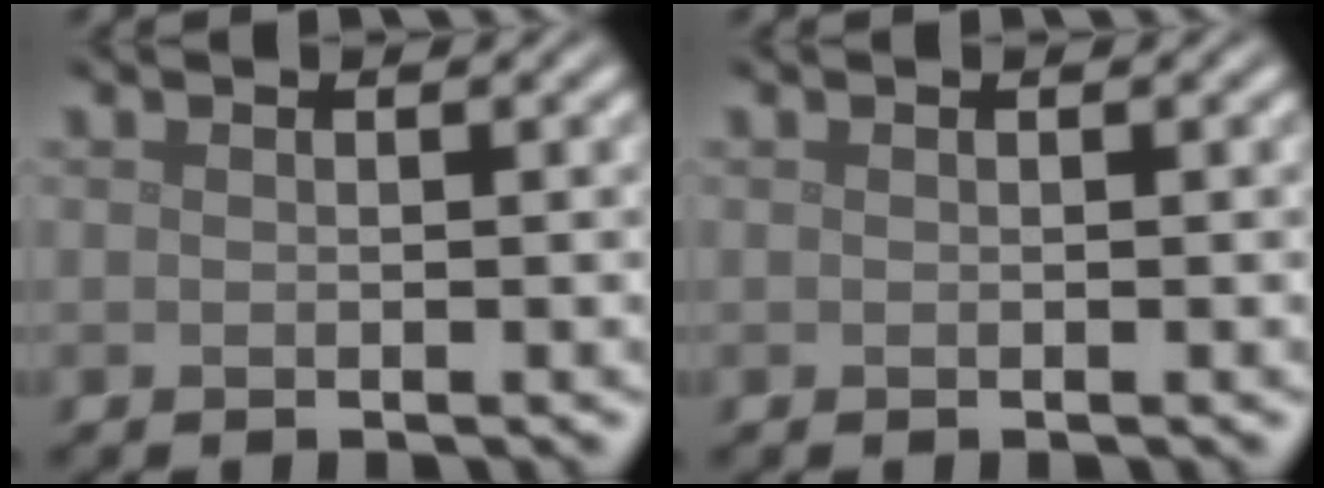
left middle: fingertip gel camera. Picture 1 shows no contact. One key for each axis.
{"total": 0.0}